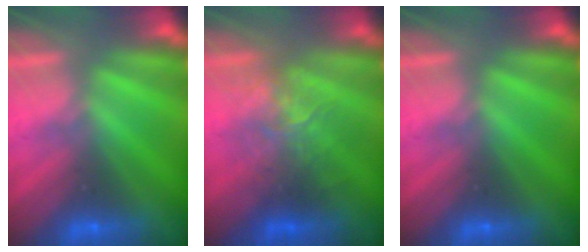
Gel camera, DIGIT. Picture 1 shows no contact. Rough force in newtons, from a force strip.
{"total": 2.4}
{"total": 0.0}